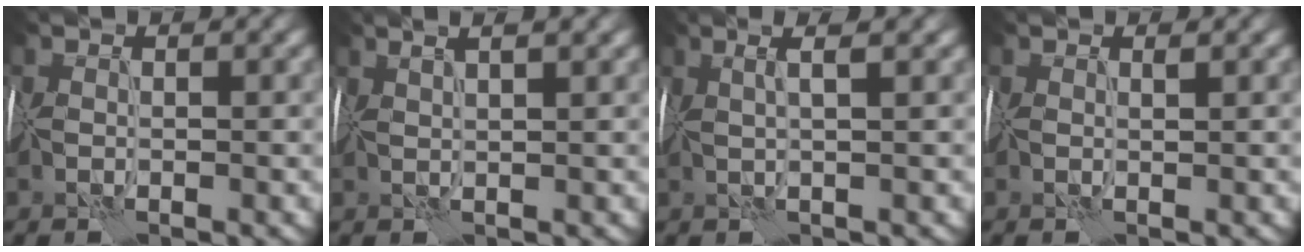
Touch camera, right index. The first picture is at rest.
{"total": 4.1, "force": [2.7, 1.1, 2.9], "torque": [-0.024, 0.031, 0.021]}
{"total": 3.0, "force": [1.6, 0.4, 2.5], "torque": [-0.029, 0.016, 0.007]}
{"total": 0.7, "force": [0.6, -0.1, 0.4], "torque": [-0.002, 0.003, 0.011]}